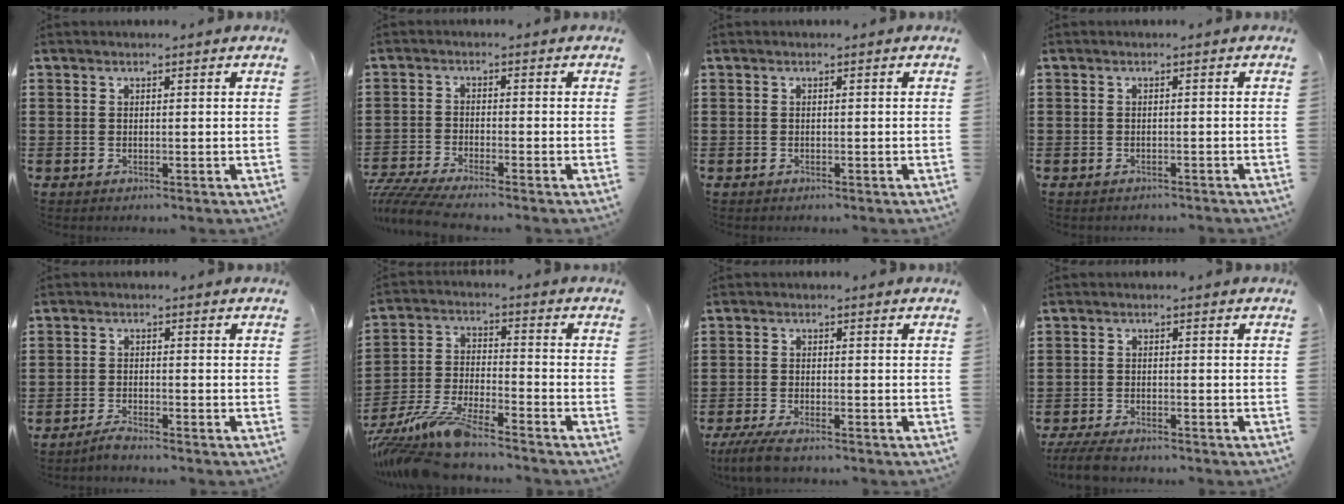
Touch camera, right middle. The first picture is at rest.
{"total": 4.1, "force": [-3.7, 0.1, 1.6], "torque": [-0.049, -0.017, -0.079]}
{"total": 0.0}
{"total": 0.7, "force": [-0.7, 0.0, 0.1], "torque": [-0.004, -0.002, -0.014]}
{"total": 1.8, "force": [-1.8, 0.0, 0.6], "torque": [-0.019, 0.000, -0.036]}
{"total": 8.9, "force": [-8.0, 0.6, 3.7], "torque": [-0.097, -0.009, -0.163]}
{"total": 3.6, "force": [-3.0, 0.3, 1.8], "torque": [-0.051, -0.010, -0.064]}
{"total": 3.5, "force": [-3.2, 0.6, 1.3], "torque": [-0.042, -0.007, -0.070]}